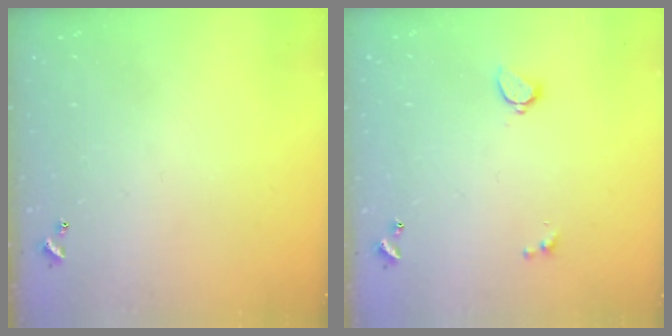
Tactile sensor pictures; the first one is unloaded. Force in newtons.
{"total": 1.7, "press": 1.6, "slide": 0.5}